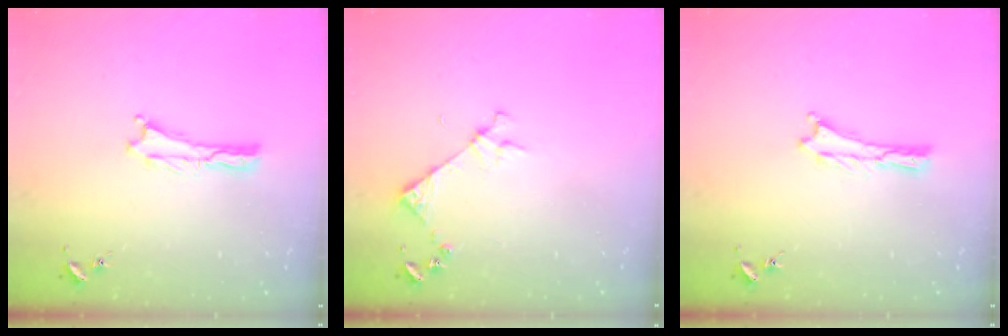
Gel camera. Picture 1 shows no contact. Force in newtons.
{"total": 4.1, "press": 4.1, "slide": 0.4}
{"total": 0.0}